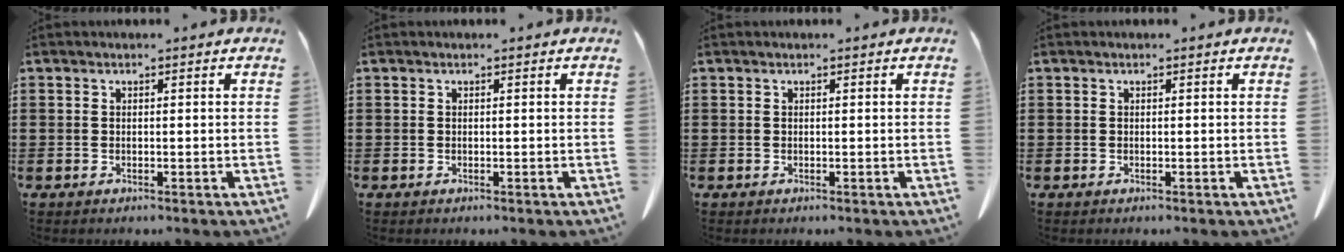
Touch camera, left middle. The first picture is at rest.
{"total": 0.0}
{"total": 0.0}
{"total": 0.0}